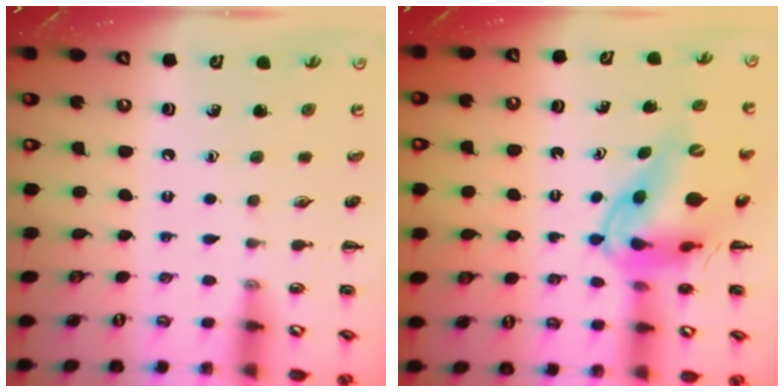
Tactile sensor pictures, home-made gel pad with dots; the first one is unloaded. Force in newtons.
{"total": 12.3, "press": 11.8, "slide": 3.4}